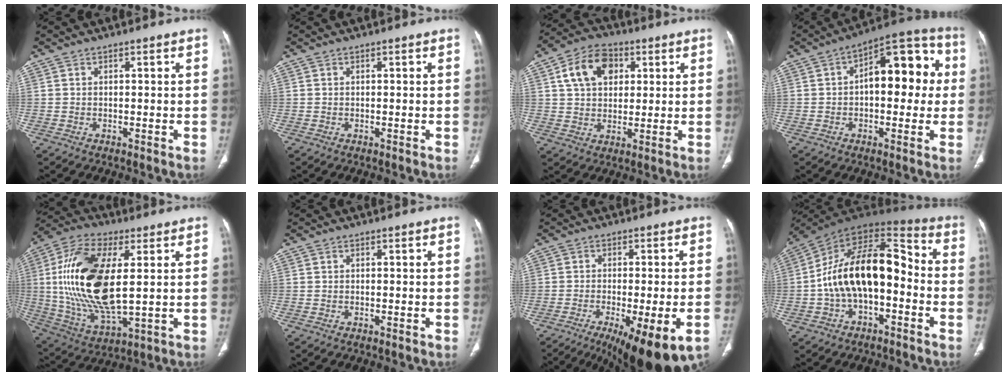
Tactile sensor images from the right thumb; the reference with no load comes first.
{"total": 0.0}
{"total": 11.2, "force": [3.6, 8.1, 6.9], "torque": [-0.096, 0.004, 0.058]}
{"total": 15.5, "force": [1.6, 7.9, 13.3], "torque": [-0.142, 0.038, 0.015]}
{"total": 23.0, "force": [4.0, 11.0, 19.8], "torque": [-0.389, -0.018, 0.078]}
{"total": 0.0}
{"total": 15.6, "force": [-8.6, 3.5, 12.5], "torque": [-0.169, -0.002, -0.128]}
{"total": 19.1, "force": [-2.8, 10.6, 15.6], "torque": [-0.243, 0.066, -0.052]}